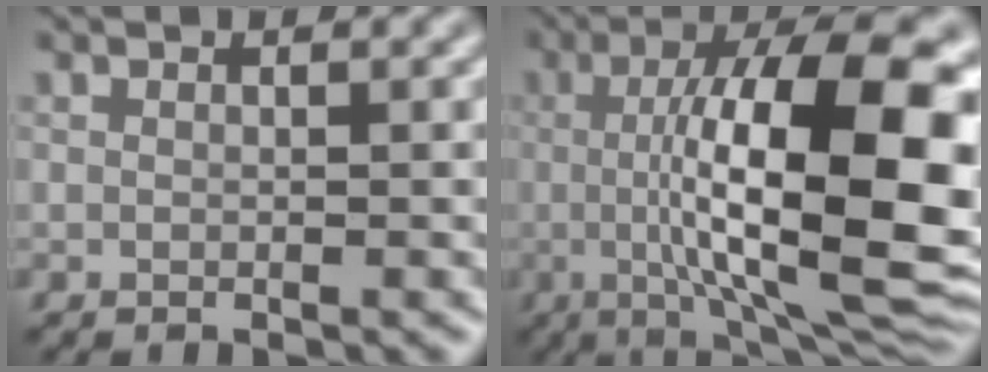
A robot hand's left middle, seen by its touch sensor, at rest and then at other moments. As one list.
[{"total": 17.2, "force": [0.0, 5.3, 16.4], "torque": [-0.226, 0.022, -0.003]}]